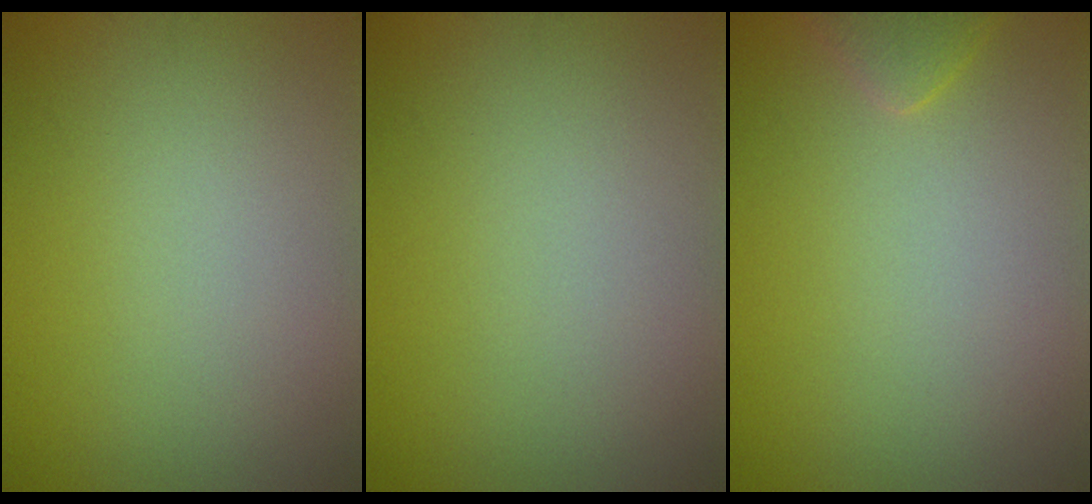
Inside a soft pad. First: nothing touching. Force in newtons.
{"total": 0.0}
{"total": 1.5, "press": 1.5, "slide": 0.1}